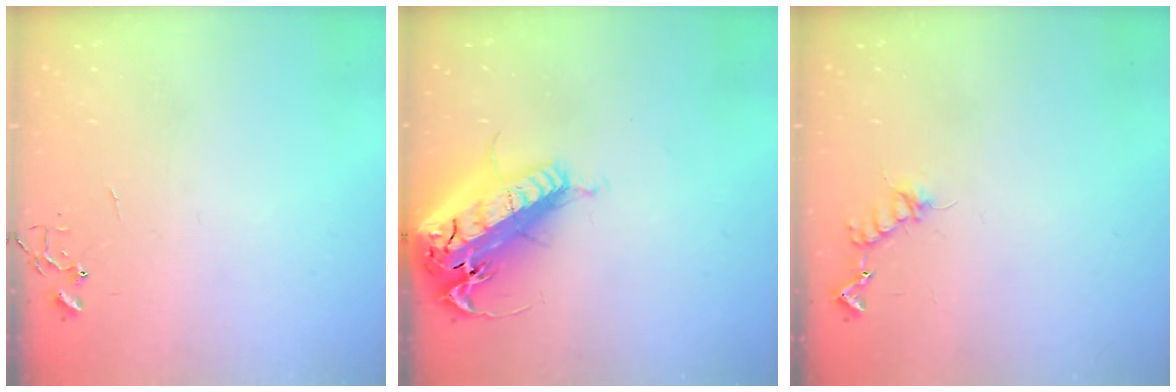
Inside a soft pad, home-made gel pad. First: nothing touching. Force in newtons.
{"total": 26.2, "press": 25.6, "slide": 5.5}
{"total": 8.7, "press": 8.6, "slide": 0.7}